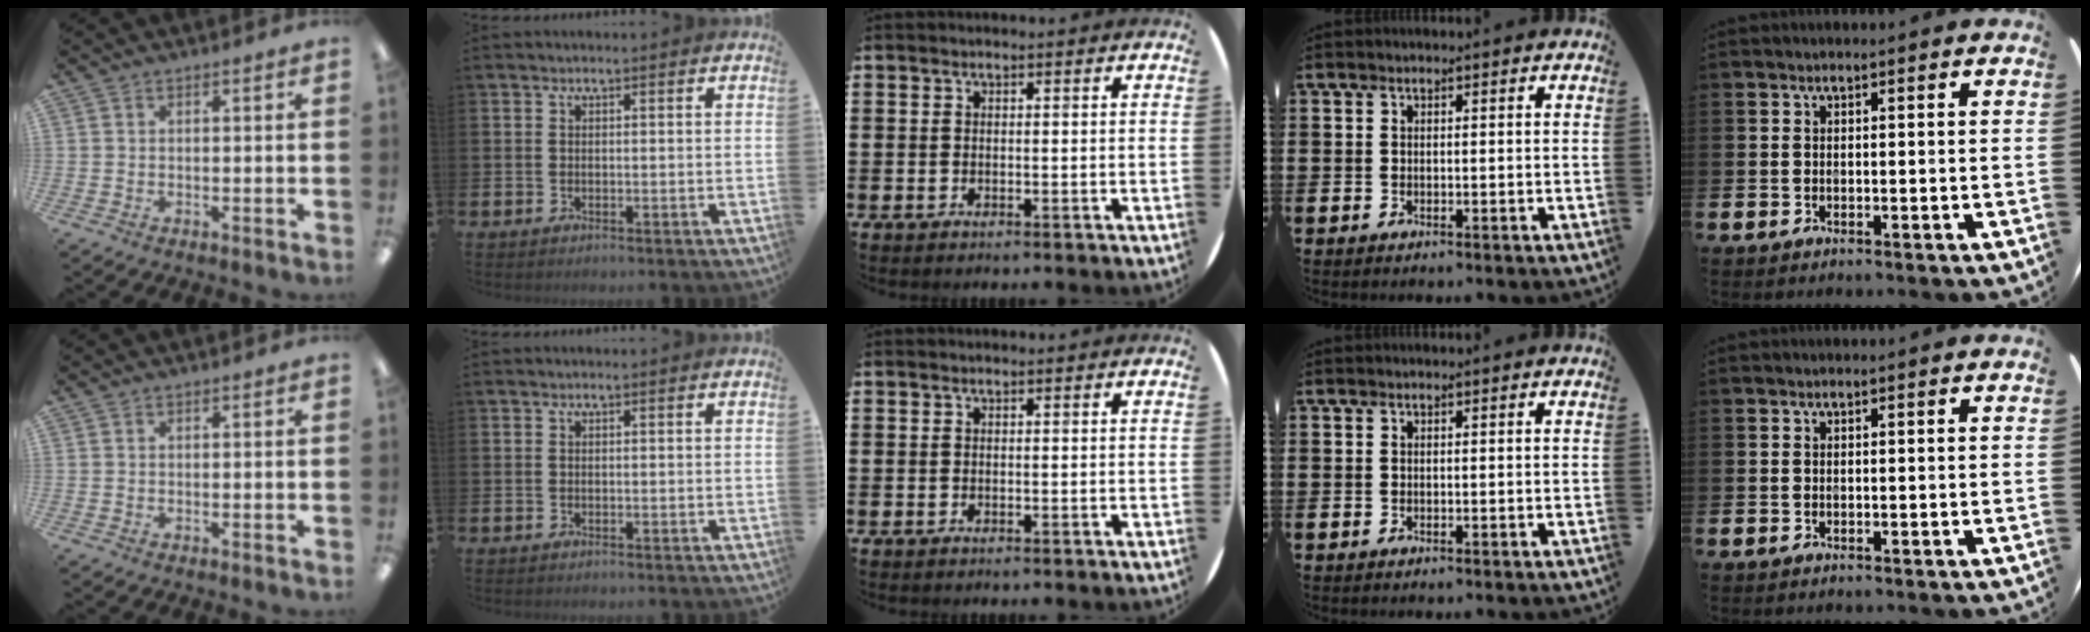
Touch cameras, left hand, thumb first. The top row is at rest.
{}